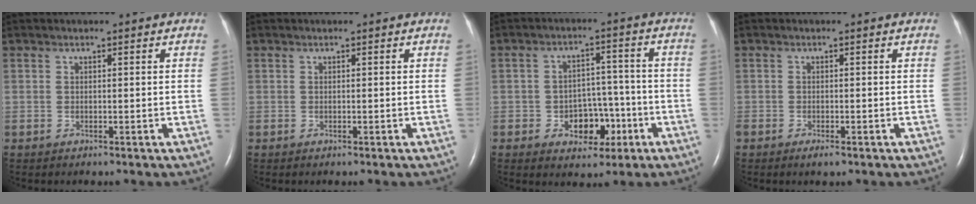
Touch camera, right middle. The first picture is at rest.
{"total": 0.0}
{"total": 6.6, "force": [-2.6, 4.5, 4.0], "torque": [-0.055, 0.023, -0.033]}
{"total": 1.6, "force": [-1.0, 0.4, 1.1], "torque": [-0.022, -0.003, -0.014]}